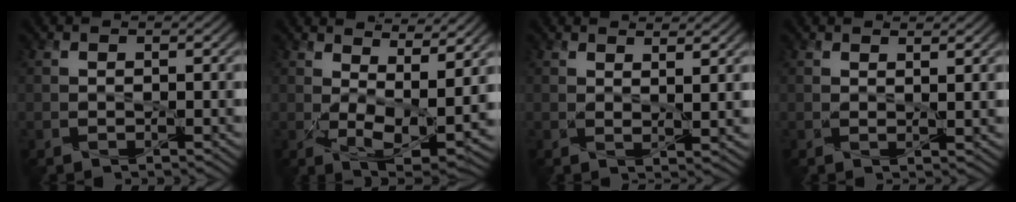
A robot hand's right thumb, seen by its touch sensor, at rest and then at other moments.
{"total": 9.7, "force": [4.3, 3.5, 7.9], "torque": [-0.148, -0.011, 0.078]}
{"total": 2.8, "force": [2.1, 0.3, 1.8], "torque": [-0.034, -0.003, 0.044]}
{"total": 1.5, "force": [1.2, 0.1, 0.9], "torque": [-0.020, -0.003, 0.029]}